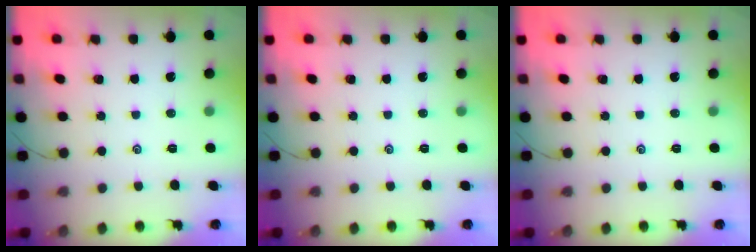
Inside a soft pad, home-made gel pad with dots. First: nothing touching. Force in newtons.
{"total": 0.0}
{"total": 0.0}